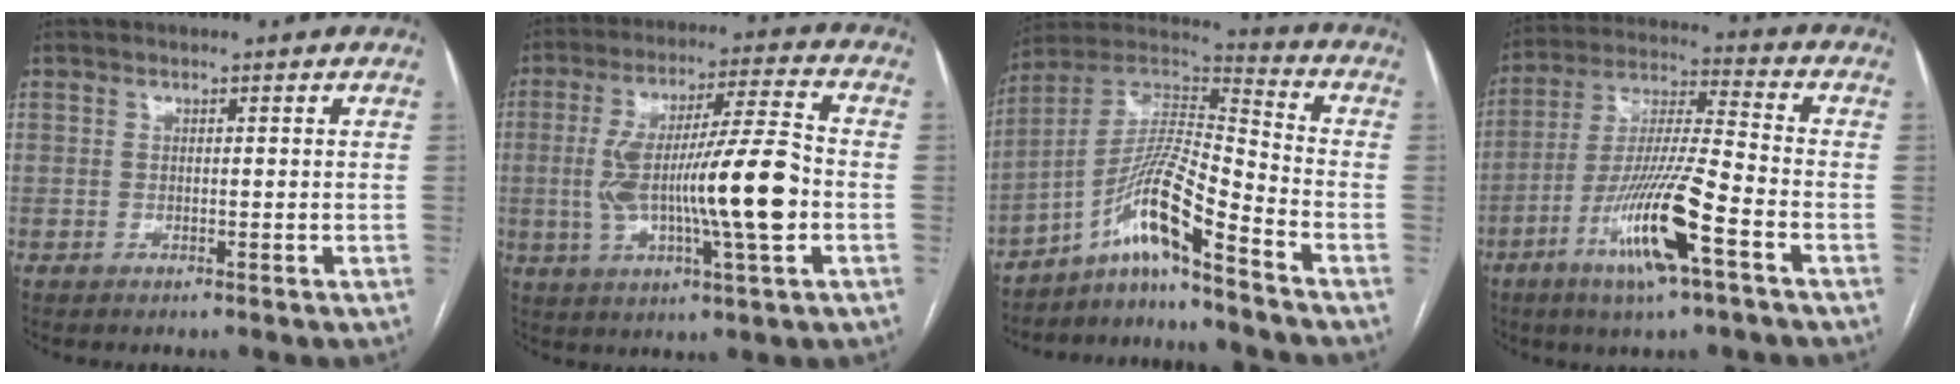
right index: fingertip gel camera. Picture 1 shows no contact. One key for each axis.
{"total": 16.1, "fx": -2.0, "fy": 1.3, "fz": 16.0, "tx": -0.288, "ty": 0.009, "tz": -0.032}
{"total": 11.5, "fx": -7.8, "fy": -0.2, "fz": 8.4, "tx": -0.166, "ty": 0.017, "tz": -0.145}
{"total": 15.1, "fx": -6.9, "fy": 0.8, "fz": 13.4, "tx": -0.265, "ty": -0.016, "tz": -0.126}